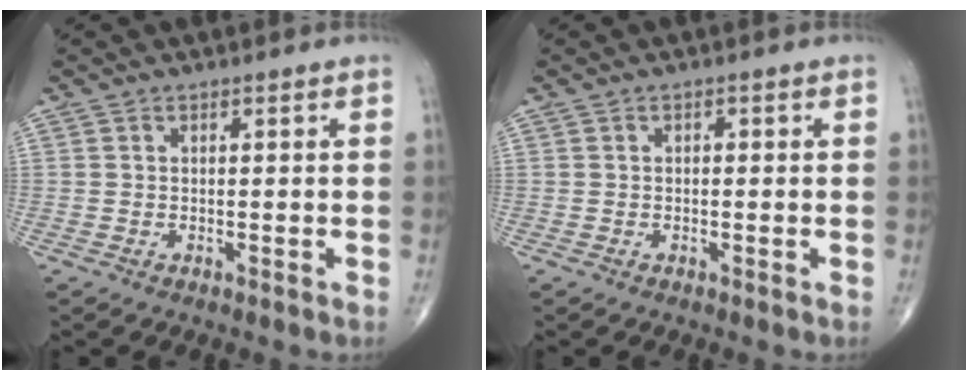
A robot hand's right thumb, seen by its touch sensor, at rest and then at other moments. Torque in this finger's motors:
{"motor_torque": [-0.53, -0.09, -0.09, 0.25, 0.01]}